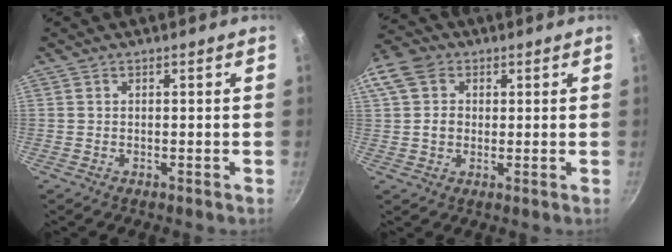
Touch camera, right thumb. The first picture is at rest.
{"total": 11.8, "force": [3.0, 9.6, 6.2], "torque": [-0.131, 0.021, 0.045]}